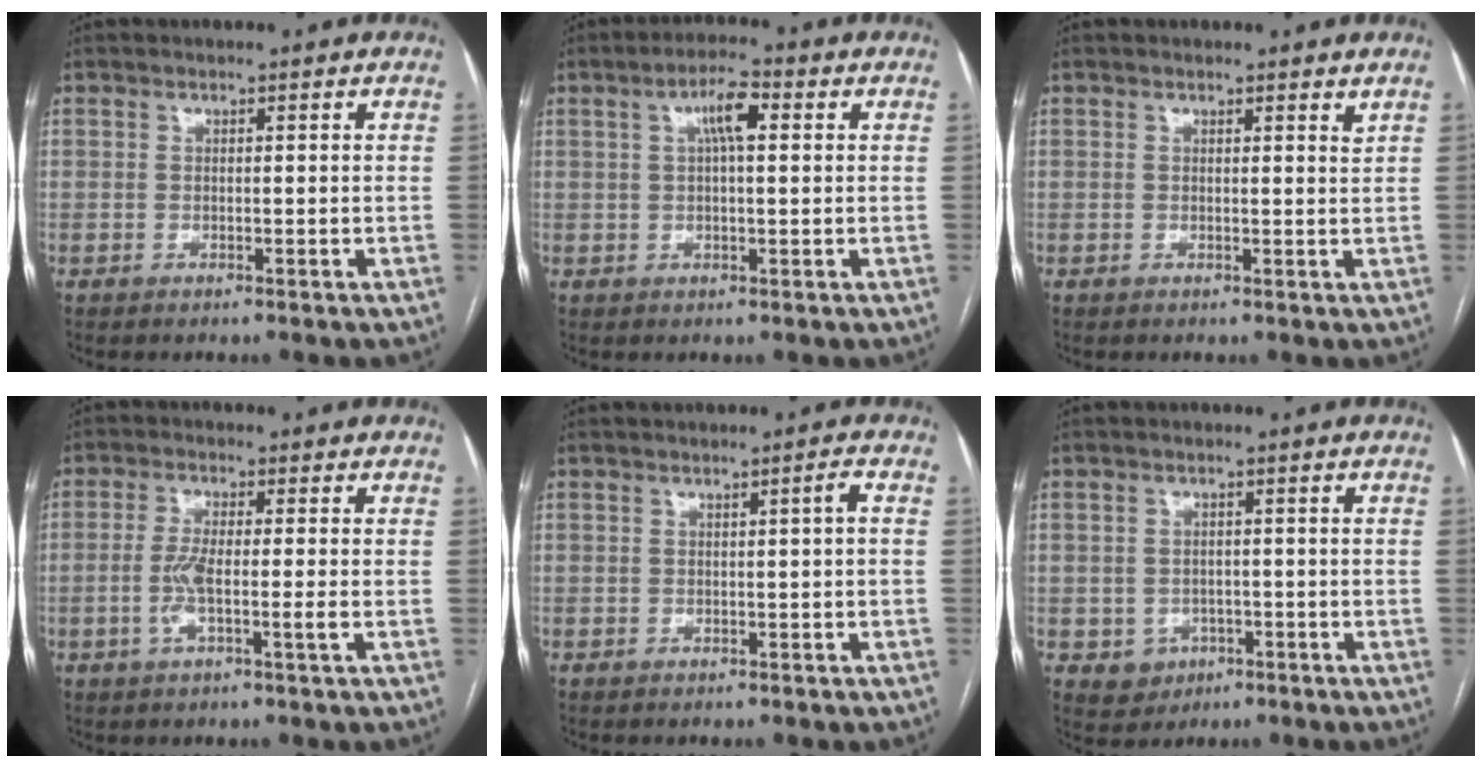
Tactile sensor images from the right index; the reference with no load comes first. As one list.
[{"total": 5.2, "force": [1.5, 1.1, 4.8], "torque": [-0.089, 0.017, 0.026]}, {"total": 1.7, "force": [1.5, 0.2, 0.6], "torque": [-0.010, -0.006, 0.014]}, {"total": 4.8, "force": [-1.3, 0.1, 4.6], "torque": [-0.097, -0.001, -0.024]}, {"total": 1.2, "force": [0.0, -0.2, 1.2], "torque": [-0.019, 0.002, 0.002]}, {"total": 4.2, "force": [-1.5, 3.9, 0.8], "torque": [-0.004, 0.008, -0.012]}]